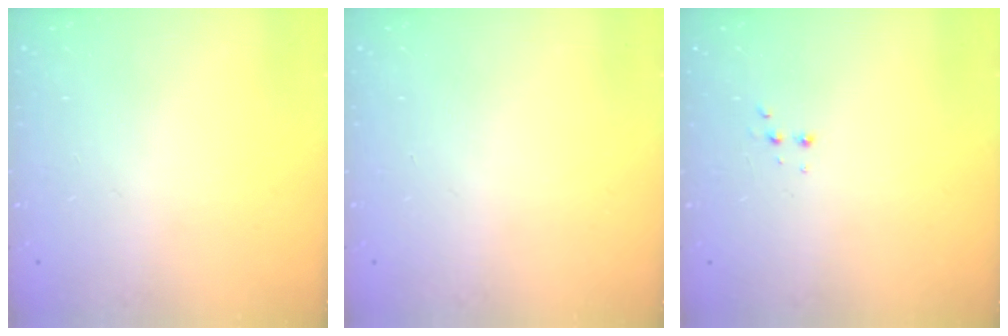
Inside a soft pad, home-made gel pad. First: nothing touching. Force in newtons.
{"total": 0.0}
{"total": 2.5, "press": 2.4, "slide": 0.8}